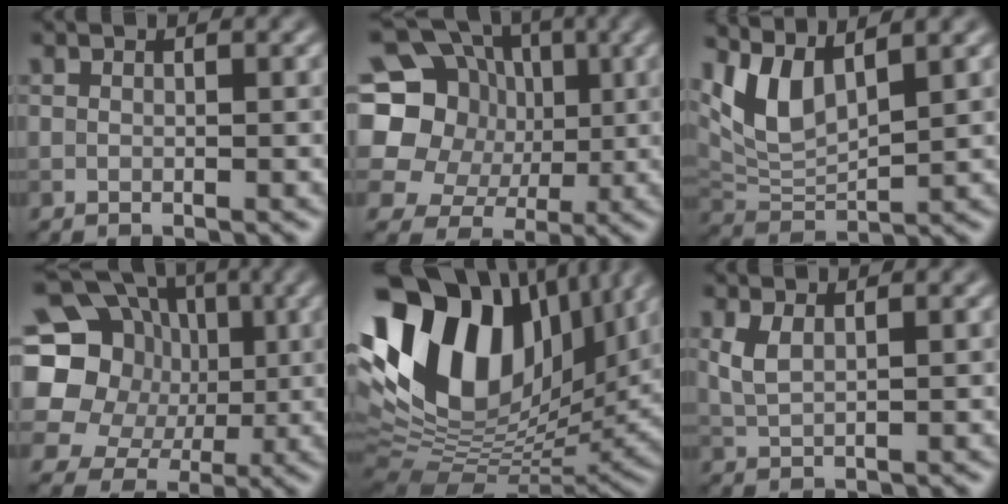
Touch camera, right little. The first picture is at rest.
{"total": 14.7, "force": [2.3, 13.2, 6.1], "torque": [-0.147, 0.041, 0.010]}
{"total": 5.3, "force": [3.1, 2.1, 3.8], "torque": [-0.087, -0.002, 0.065]}
{"total": 16.2, "force": [2.0, 14.7, 6.6], "torque": [-0.162, 0.041, -0.001]}
{"total": 18.3, "force": [6.0, 11.1, 13.2], "torque": [-0.262, 0.033, 0.093]}
{"total": 1.8, "force": [0.8, 0.6, 1.5], "torque": [-0.037, 0.000, 0.019]}